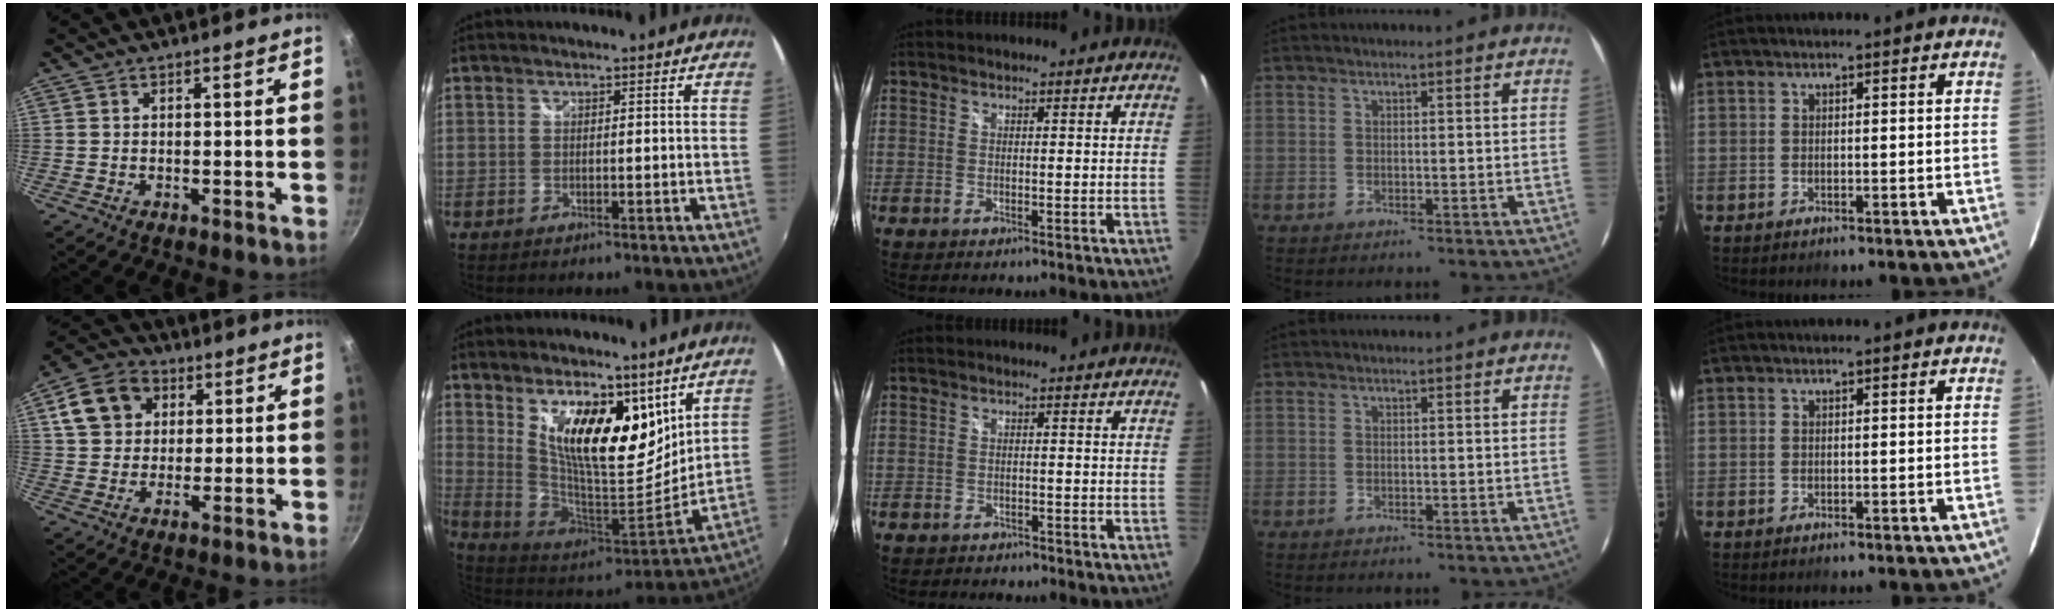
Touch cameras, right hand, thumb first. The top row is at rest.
{"thumb": {"total": 10.9, "force": [3.7, 8.6, 5.5], "torque": [-0.080, 0.012, 0.051]}, "index": {"total": 18.4, "force": [9.3, 8.0, 13.8], "torque": [-0.242, -0.008, 0.175]}, "middle": {"total": 2.4, "force": [-2.2, 0.9, 0.2], "torque": [-0.010, -0.004, -0.034]}}